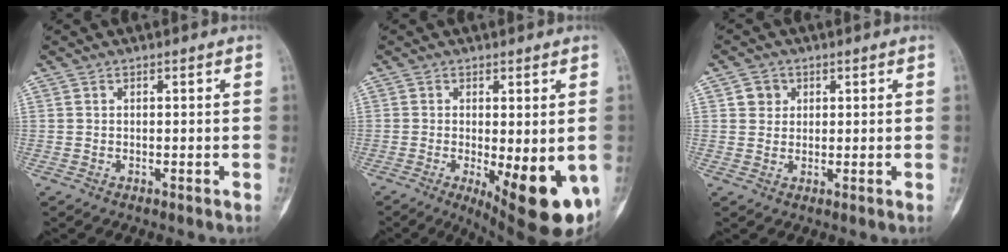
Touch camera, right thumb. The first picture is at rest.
{"total": 14.5, "force": [-4.2, 4.9, 12.9], "torque": [-0.135, -0.018, -0.041]}
{"total": 3.0, "force": [1.1, 2.7, 0.8], "torque": [0.003, -0.003, 0.014]}